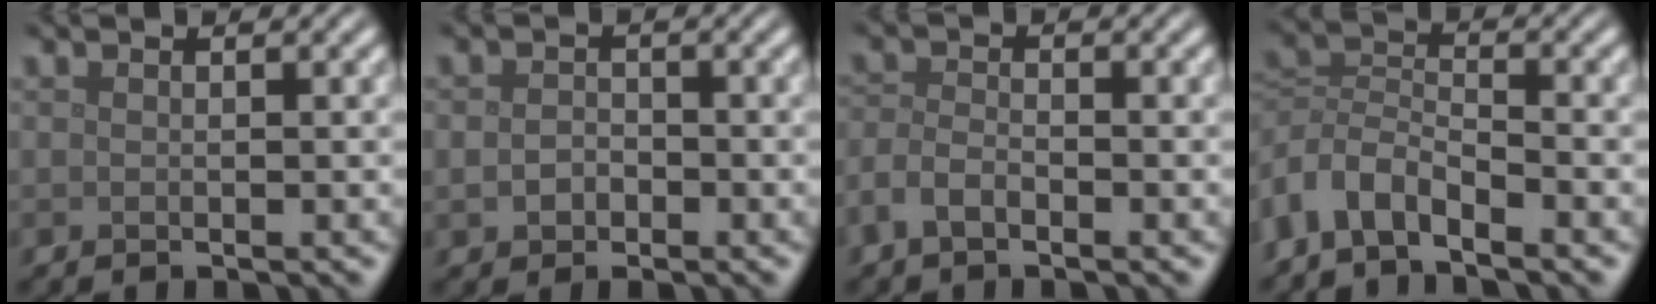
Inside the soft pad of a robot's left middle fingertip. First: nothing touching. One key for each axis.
{"total": 1.6, "fx": -0.5, "fy": 1.3, "fz": 0.8, "tx": -0.017, "ty": -0.002, "tz": -0.012}
{"total": 2.1, "fx": -1.4, "fy": 0.9, "fz": 1.3, "tx": -0.030, "ty": 0.002, "tz": -0.036}
{"total": 4.3, "fx": -3.1, "fy": 1.9, "fz": 2.2, "tx": -0.046, "ty": -0.002, "tz": -0.073}